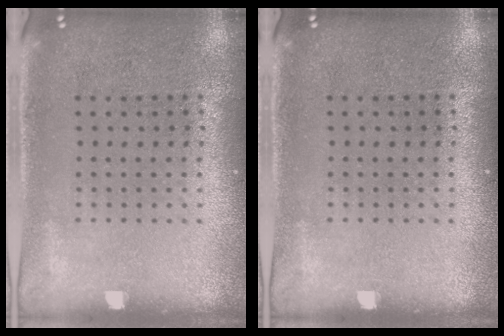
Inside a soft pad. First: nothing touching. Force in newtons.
{"total": 0.0}